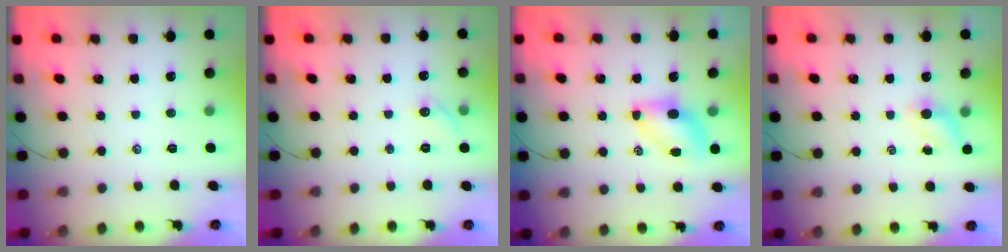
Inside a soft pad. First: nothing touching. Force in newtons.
{"total": 5.2, "press": 5.0, "slide": 1.4}
{"total": 6.6, "press": 6.6, "slide": 0.8}
{"total": 4.0, "press": 3.8, "slide": 1.3}